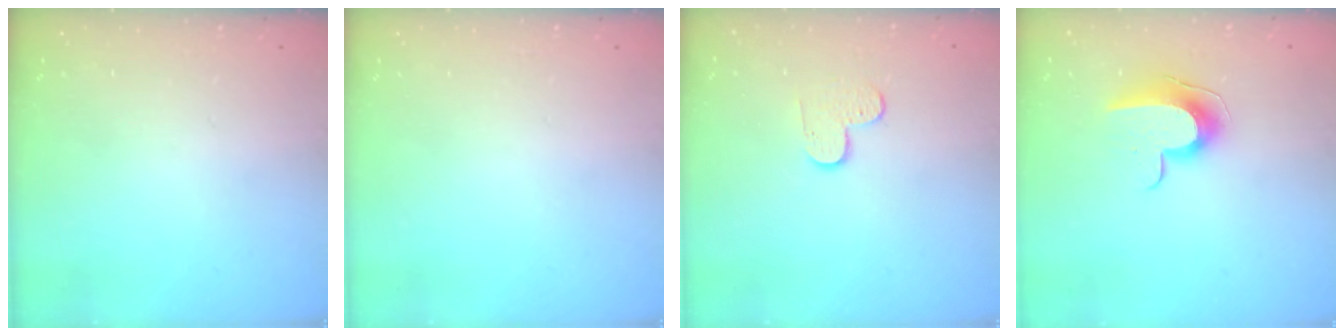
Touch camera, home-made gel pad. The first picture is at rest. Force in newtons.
{"total": 0.0}
{"total": 3.8, "press": 3.8, "slide": 0.4}
{"total": 9.5, "press": 9.5, "slide": 0.4}